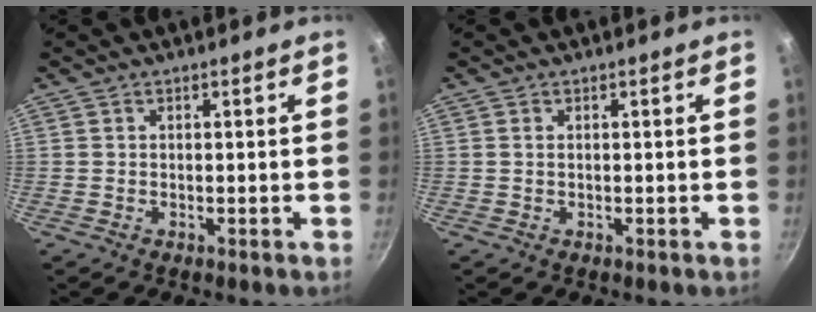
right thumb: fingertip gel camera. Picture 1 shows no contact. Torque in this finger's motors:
{"motor_torque": [-0.34, 0.04, -0.26, 0.19, 0.00]}